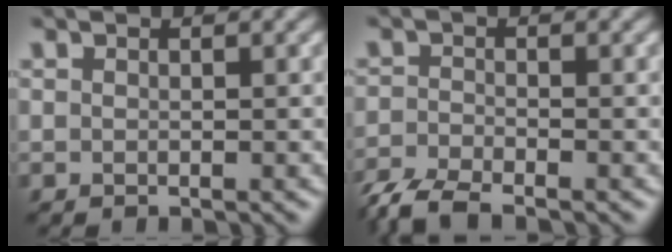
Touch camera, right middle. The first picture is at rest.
{"total": 4.3, "force": [-3.6, 1.0, 2.1], "torque": [-0.040, -0.012, -0.081]}